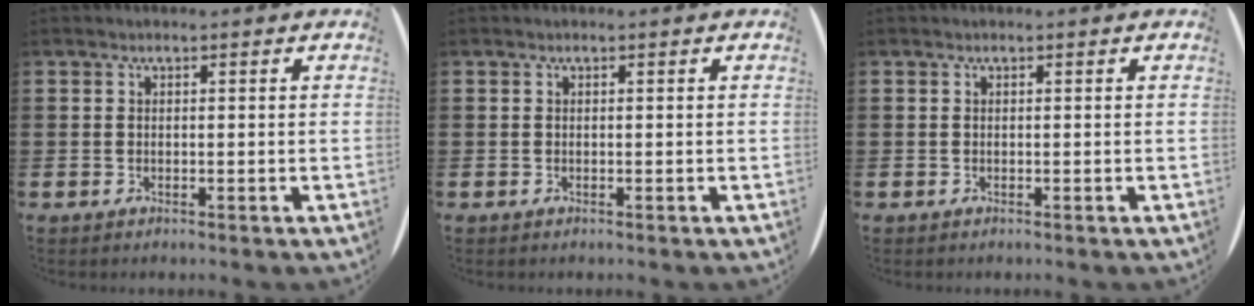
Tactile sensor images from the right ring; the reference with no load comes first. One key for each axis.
{"total": 0.0}
{"total": 0.0}